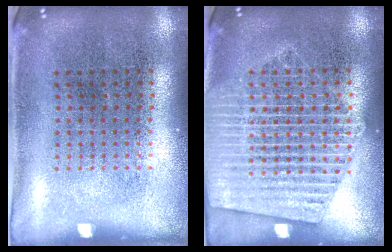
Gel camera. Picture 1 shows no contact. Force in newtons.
{"total": 2.0, "press": 2.0, "slide": 0.2}